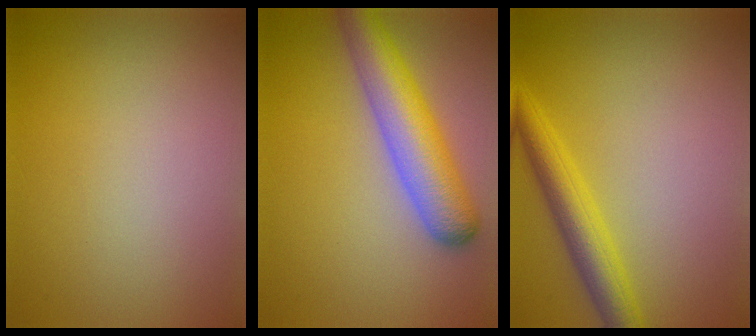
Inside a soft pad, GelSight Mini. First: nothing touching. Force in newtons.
{"total": 6.7, "press": 6.7, "slide": 0.2}
{"total": 4.2, "press": 4.2, "slide": 0.1}